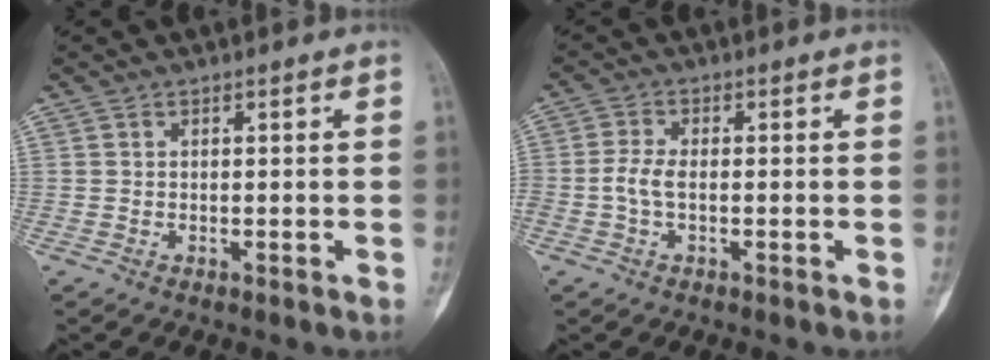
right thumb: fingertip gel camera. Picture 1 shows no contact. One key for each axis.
{"total": 3.3, "fx": -0.6, "fy": 1.6, "fz": 2.8, "tx": -0.070, "ty": 0.005, "tz": -0.015}